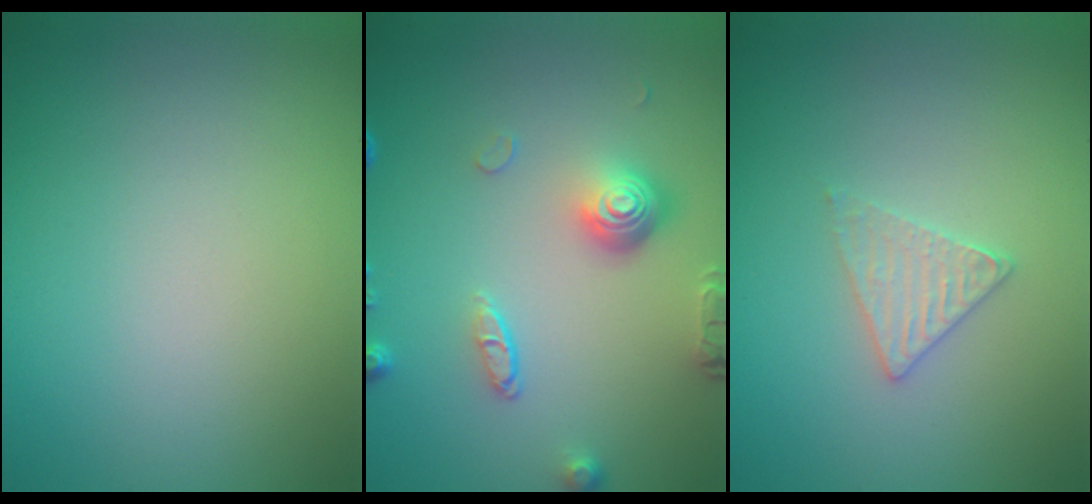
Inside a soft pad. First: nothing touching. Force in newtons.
{"total": 4.5, "press": 3.1, "slide": 3.2}
{"total": 1.8, "press": 1.8, "slide": 0.3}